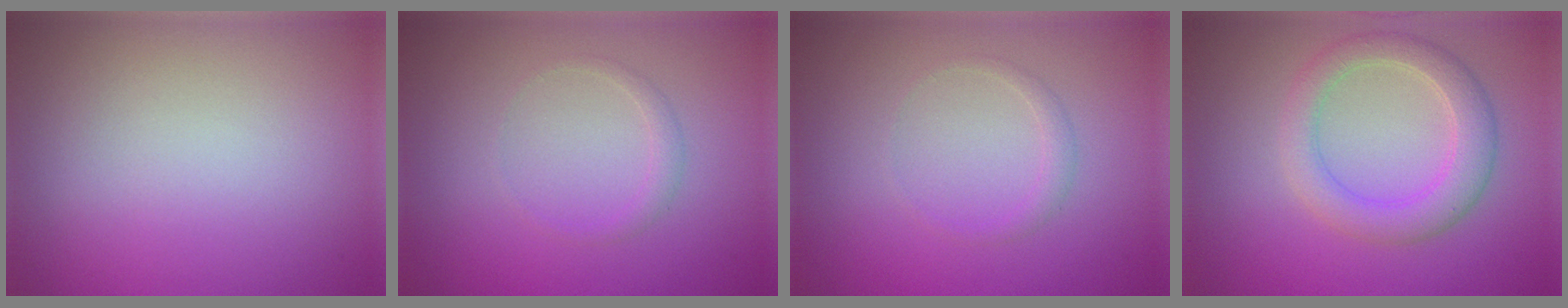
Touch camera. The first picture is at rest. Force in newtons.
{"total": 0.9, "press": 0.9, "slide": 0.2}
{"total": 0.9, "press": 0.9, "slide": 0.2}
{"total": 3.5, "press": 3.5, "slide": 0.1}